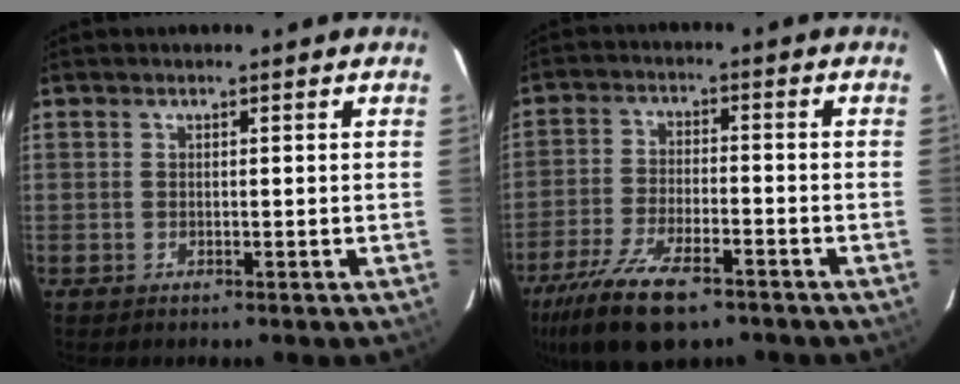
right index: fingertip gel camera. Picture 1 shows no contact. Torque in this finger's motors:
{"motor_torque": [1.28, -0.86, 0.54, 0.12]}